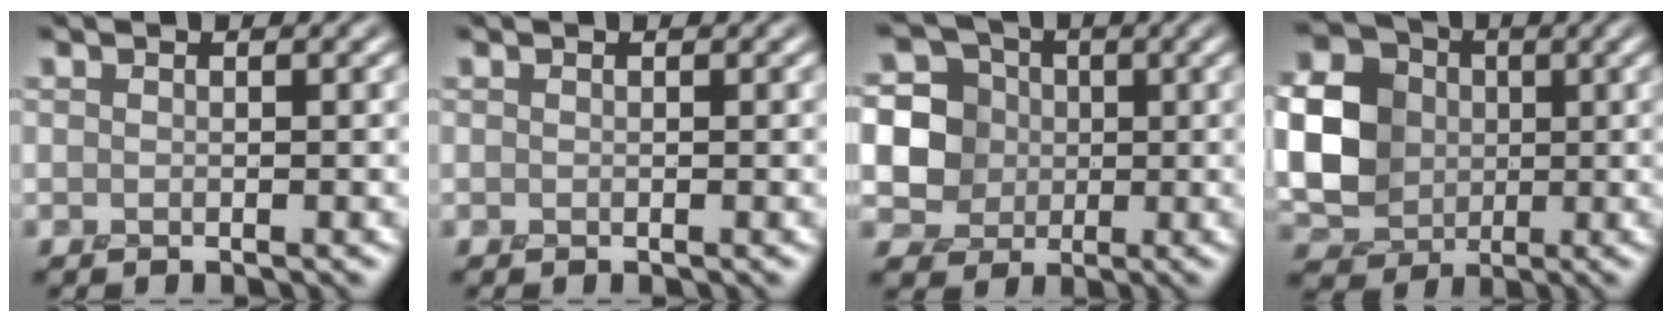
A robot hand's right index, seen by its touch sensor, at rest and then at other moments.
{"total": 0.0}
{"total": 7.8, "force": [1.0, 7.1, 2.9], "torque": [-0.071, 0.039, -0.006]}
{"total": 11.7, "force": [0.0, 10.2, 5.8], "torque": [-0.159, -0.012, -0.010]}